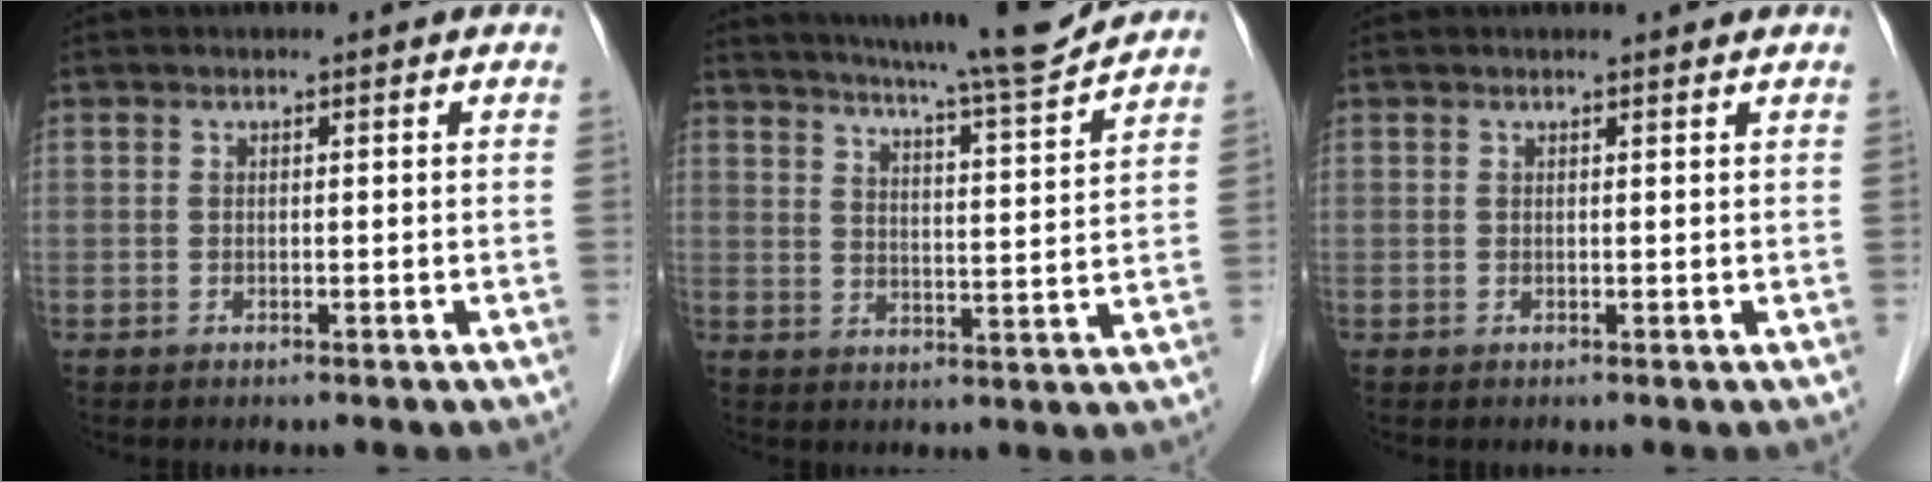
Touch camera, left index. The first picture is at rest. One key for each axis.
{"total": 14.4, "fx": 13.2, "fy": -0.9, "fz": 5.5, "tx": -0.094, "ty": -0.023, "tz": 0.184}
{"total": 1.0, "fx": 1.0, "fy": -0.1, "fz": 0.1, "tx": -0.011, "ty": -0.002, "tz": 0.012}